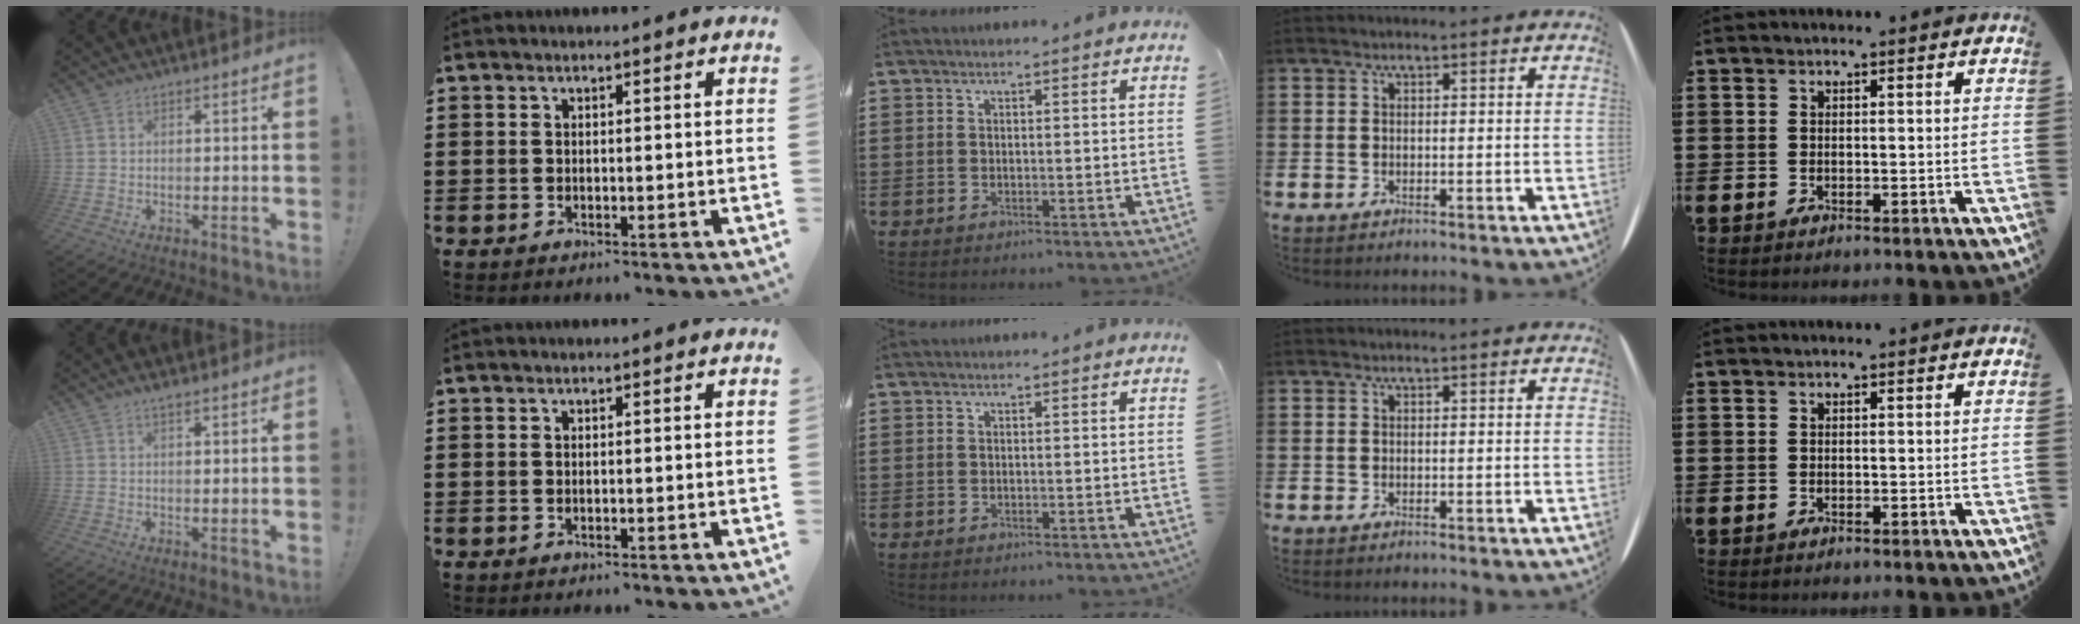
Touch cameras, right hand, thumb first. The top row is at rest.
{"thumb": {"total": 1.7, "force": [1.2, 0.2, 1.1], "torque": [-0.015, -0.003, 0.021]}}